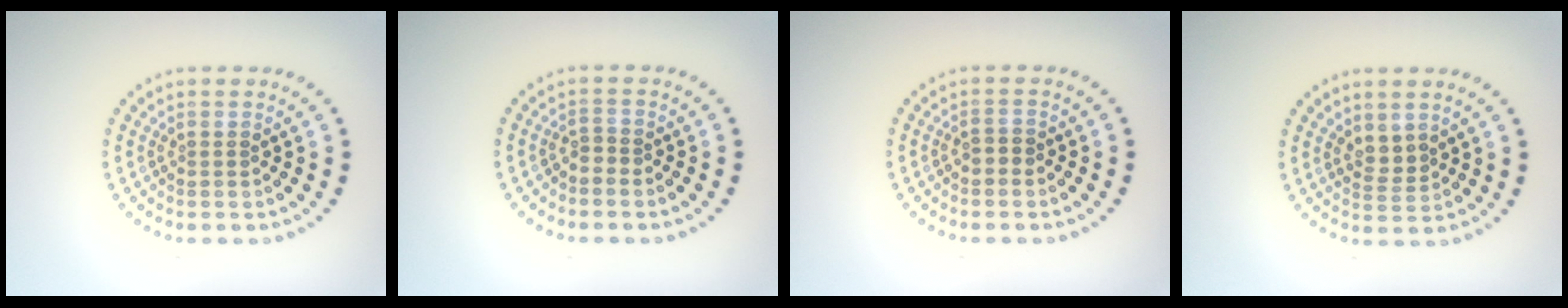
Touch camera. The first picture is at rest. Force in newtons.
{"total": 0.8, "press": 0.5, "slide": 0.6}
{"total": 0.8, "press": 0.8, "slide": 0.2}
{"total": 1.8, "press": 1.4, "slide": 1.1}